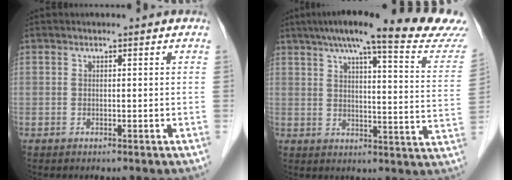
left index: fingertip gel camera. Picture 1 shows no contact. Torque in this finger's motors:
{"motor_torque": [0.99, -1.15, 0.38, 0.02]}